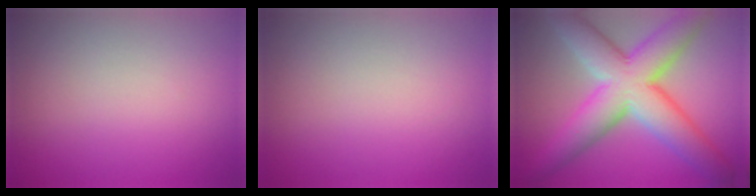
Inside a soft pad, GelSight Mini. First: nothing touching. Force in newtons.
{"total": 0.0}
{"total": 10.5, "press": 10.5, "slide": 0.4}